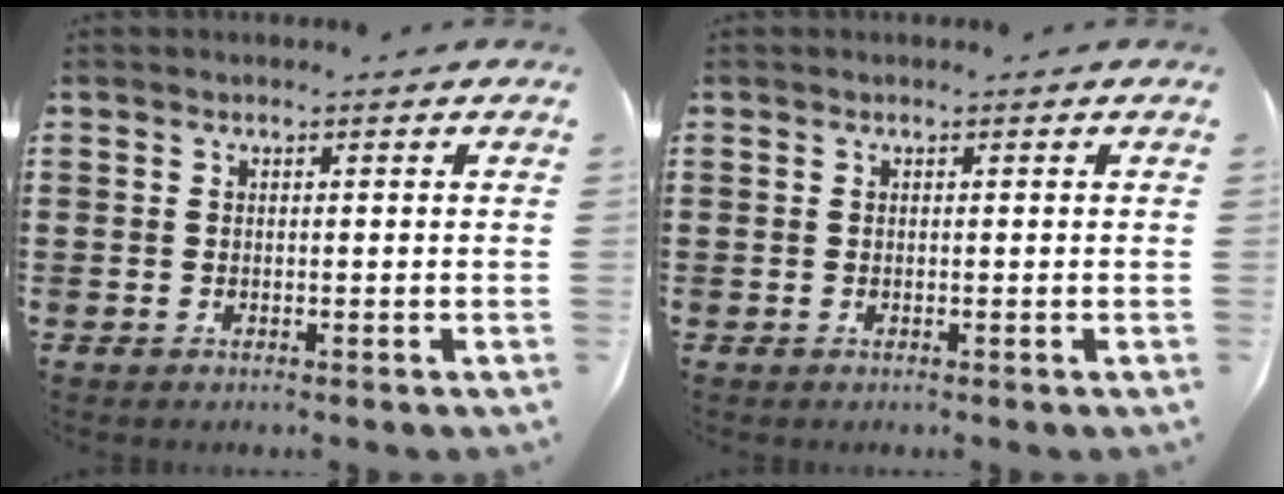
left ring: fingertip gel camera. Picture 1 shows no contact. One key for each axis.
{"total": 0.0}